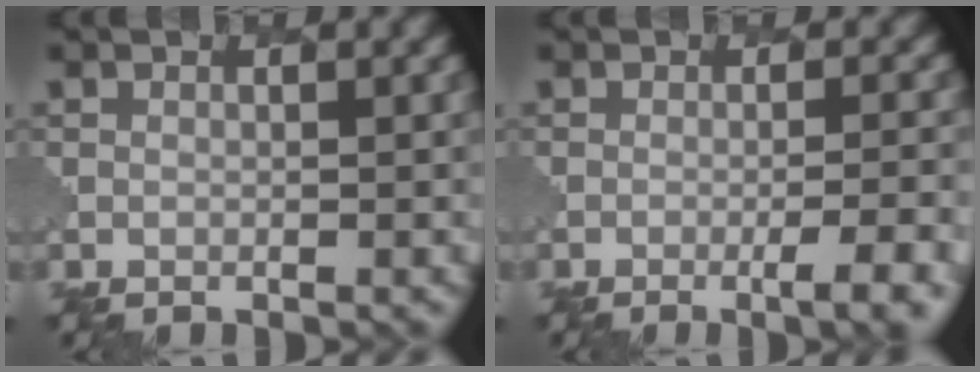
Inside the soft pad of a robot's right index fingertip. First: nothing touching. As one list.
[{"total": 4.8, "force": [-2.1, 1.3, 4.1], "torque": [-0.043, 0.008, -0.027]}]